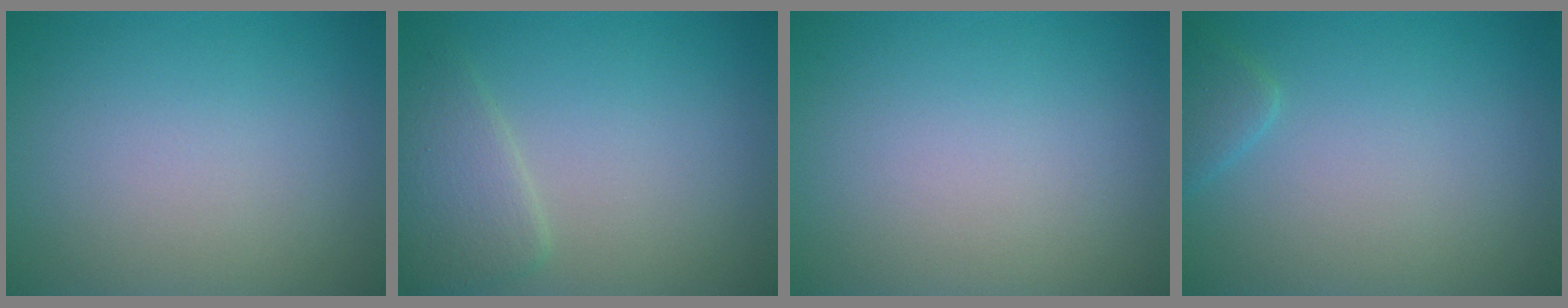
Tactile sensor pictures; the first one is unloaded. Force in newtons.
{"total": 2.7, "press": 2.7, "slide": 0.1}
{"total": 0.0}
{"total": 1.4, "press": 1.4, "slide": 0.1}